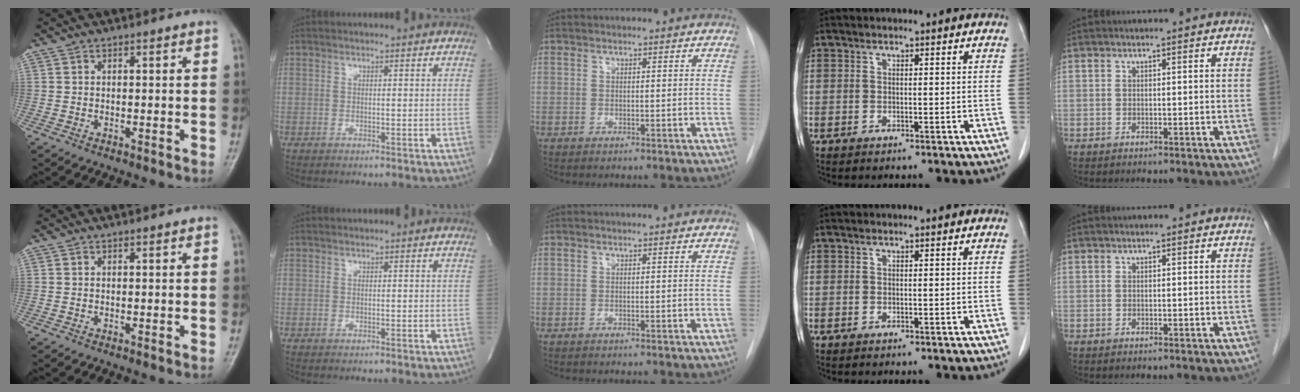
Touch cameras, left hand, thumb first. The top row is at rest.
{}